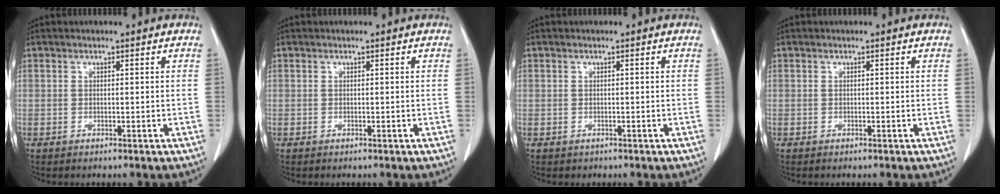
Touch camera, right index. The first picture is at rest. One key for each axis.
{"total": 0.0}
{"total": 0.6, "fx": 0.0, "fy": 0.6, "fz": 0.0, "tx": 0.004, "ty": 0.004, "tz": -0.001}
{"total": 0.0}